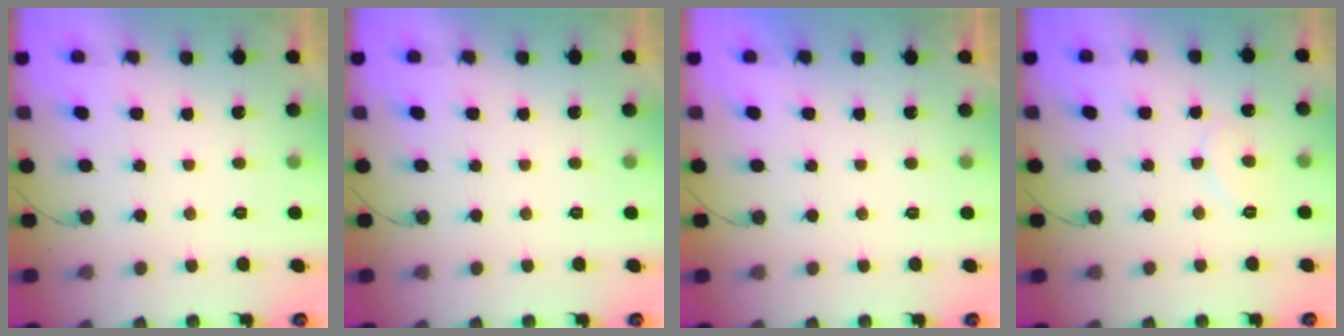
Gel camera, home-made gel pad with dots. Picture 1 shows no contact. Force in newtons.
{"total": 0.0}
{"total": 1.6, "press": 1.6, "slide": 0.1}
{"total": 7.3, "press": 7.3, "slide": 0.5}